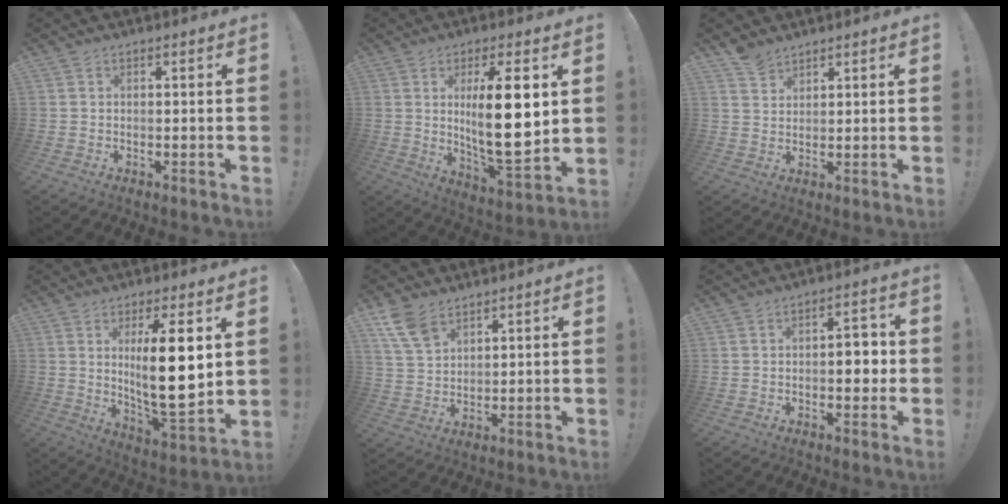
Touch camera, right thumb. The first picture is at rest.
{"total": 17.4, "force": [3.6, 4.8, 16.4], "torque": [-0.265, -0.031, 0.046]}
{"total": 4.5, "force": [3.8, 2.2, 0.9], "torque": [-0.007, -0.023, 0.072]}
{"total": 15.8, "force": [3.9, 3.9, 14.8], "torque": [-0.243, -0.040, 0.051]}
{"total": 8.7, "force": [5.9, 4.7, 4.3], "torque": [-0.074, -0.026, 0.118]}
{"total": 5.9, "force": [-0.8, 3.6, 4.6], "torque": [-0.058, 0.011, -0.017]}